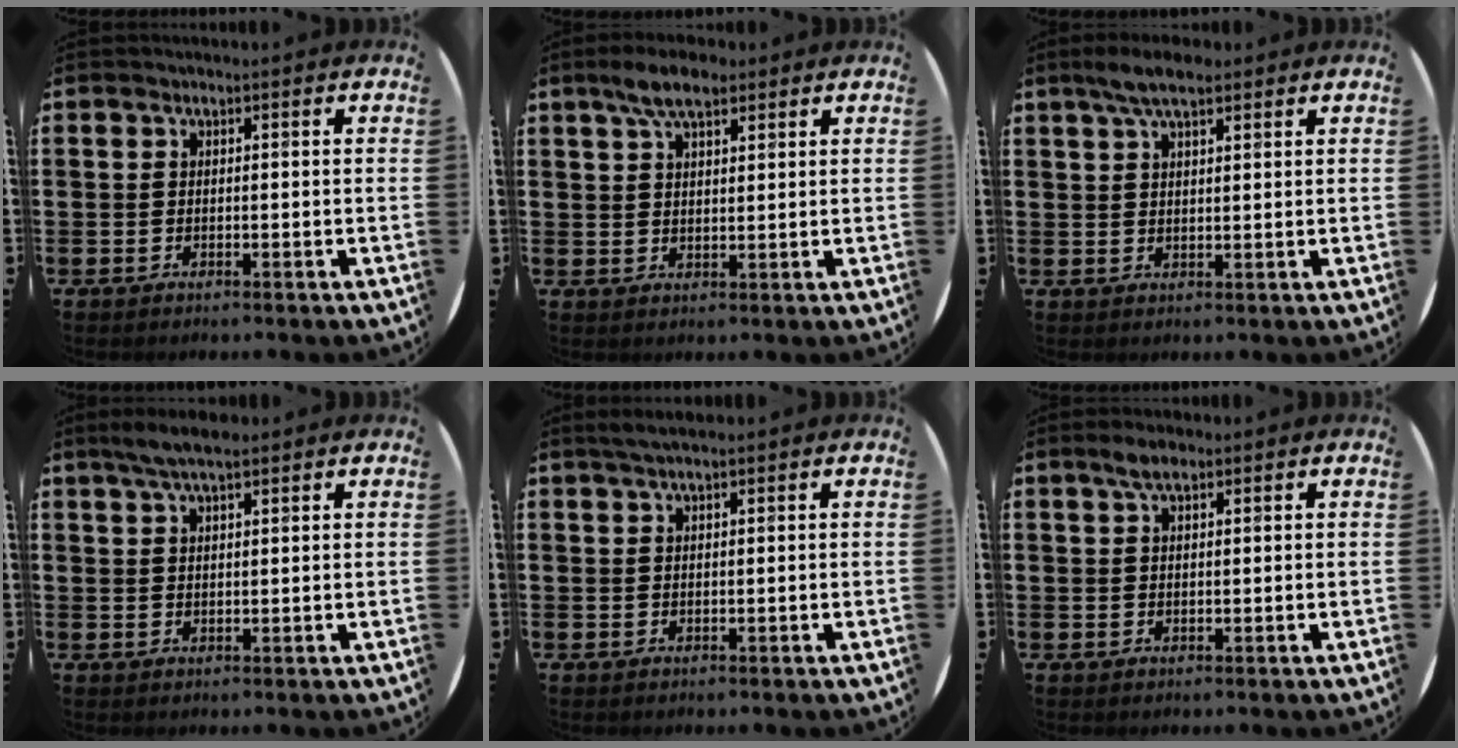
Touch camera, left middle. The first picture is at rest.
{"total": 5.4, "force": [3.9, 2.1, 3.2], "torque": [-0.062, 0.002, 0.068]}
{"total": 4.7, "force": [3.4, 1.4, 2.9], "torque": [-0.056, 0.005, 0.059]}
{"total": 3.8, "force": [3.0, 0.7, 2.2], "torque": [-0.050, 0.005, 0.054]}
{"total": 1.6, "force": [1.3, 0.1, 1.0], "torque": [-0.020, 0.003, 0.023]}
{"total": 2.9, "force": [2.0, 1.2, 1.8], "torque": [-0.030, 0.004, 0.034]}